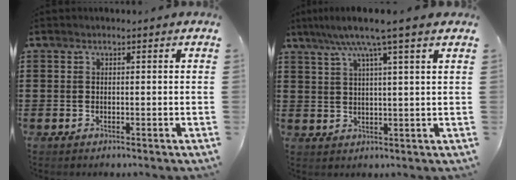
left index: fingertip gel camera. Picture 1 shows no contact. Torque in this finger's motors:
{"motor_torque": [2.14, 0.00, 0.39, 0.21]}